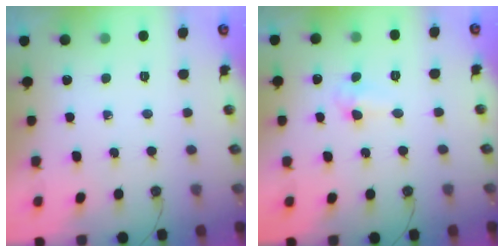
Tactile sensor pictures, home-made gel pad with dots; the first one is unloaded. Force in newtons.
{"total": 2.8, "press": 2.6, "slide": 0.9}